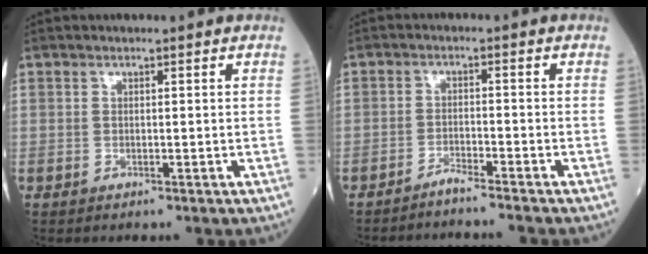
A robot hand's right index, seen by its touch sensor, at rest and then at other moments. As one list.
[{"total": 3.2, "force": [-3.0, -1.0, 0.6], "torque": [-0.007, -0.006, -0.052]}]